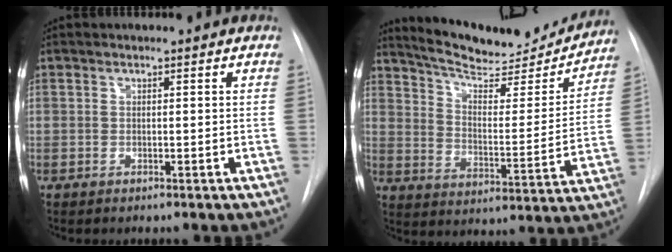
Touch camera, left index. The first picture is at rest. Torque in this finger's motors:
{"motor_torque": [0.25, -0.46, 0.13, 0.03]}